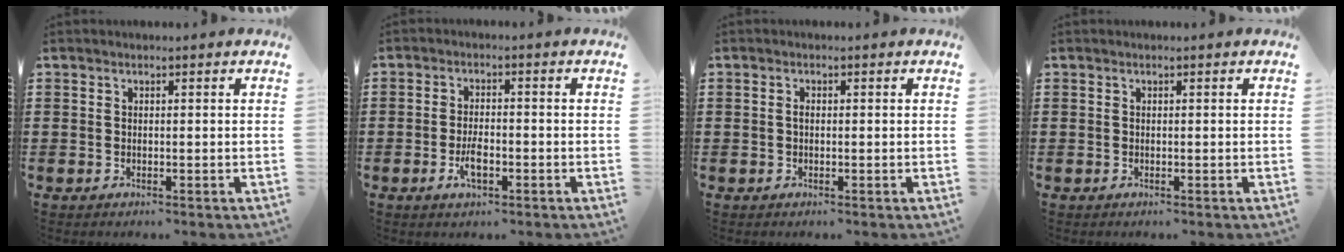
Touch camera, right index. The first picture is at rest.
{"total": 3.7, "force": [-1.4, 1.4, 3.1], "torque": [-0.060, 0.002, -0.026]}
{"total": 0.8, "force": [-0.1, 0.4, 0.7], "torque": [-0.016, 0.000, -0.001]}
{"total": 0.0}